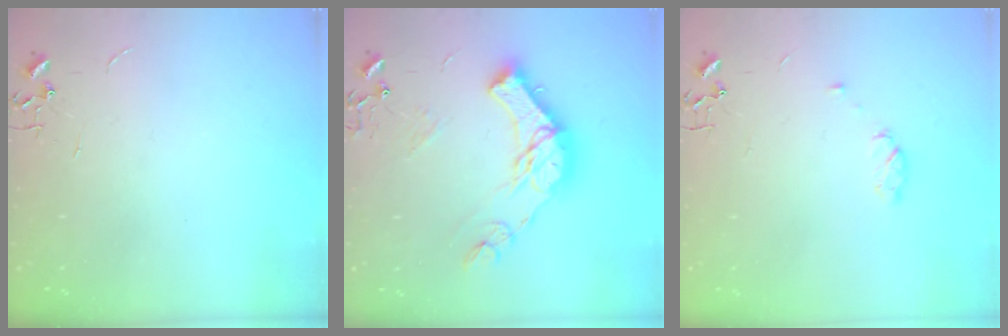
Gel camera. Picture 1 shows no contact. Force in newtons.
{"total": 19.2, "press": 19.1, "slide": 1.5}
{"total": 5.3, "press": 5.2, "slide": 0.7}